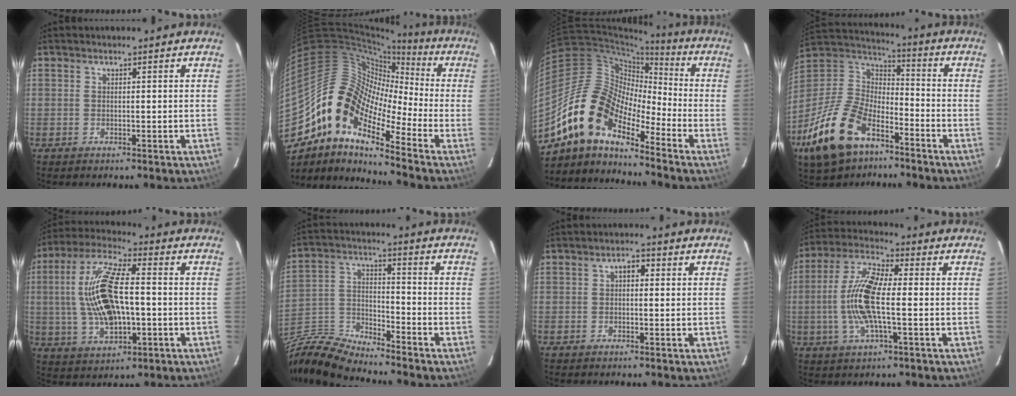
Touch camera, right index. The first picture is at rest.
{"total": 15.7, "force": [-8.4, 6.8, 11.4], "torque": [-0.184, 0.000, -0.179]}
{"total": 14.8, "force": [-10.9, 5.8, 8.2], "torque": [-0.136, 0.006, -0.223]}
{"total": 20.6, "force": [-11.6, 11.4, 12.6], "torque": [-0.282, -0.013, -0.212]}
{"total": 16.2, "force": [-0.4, 6.8, 14.6], "torque": [-0.294, 0.009, -0.001]}
{"total": 13.3, "force": [-11.5, 3.2, 5.8], "torque": [-0.142, -0.008, -0.234]}
{"total": 2.3, "force": [0.4, 1.5, 1.7], "torque": [-0.028, 0.010, 0.006]}
{"total": 12.5, "force": [-1.3, 3.5, 11.9], "torque": [-0.251, 0.007, -0.032]}